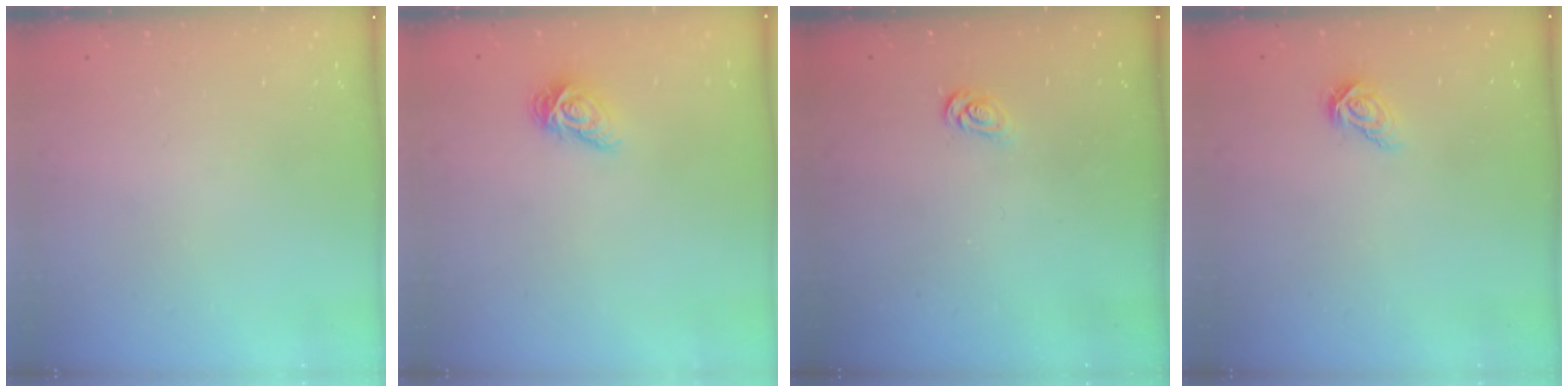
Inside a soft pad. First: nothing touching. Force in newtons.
{"total": 5.1, "press": 5.1, "slide": 0.3}
{"total": 2.7, "press": 2.7, "slide": 0.3}
{"total": 6.8, "press": 6.8, "slide": 0.8}